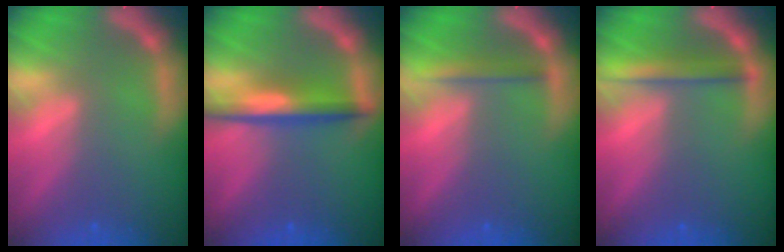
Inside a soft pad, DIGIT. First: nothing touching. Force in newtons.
{"total": 4.5}
{"total": 2.0}
{"total": 2.9}